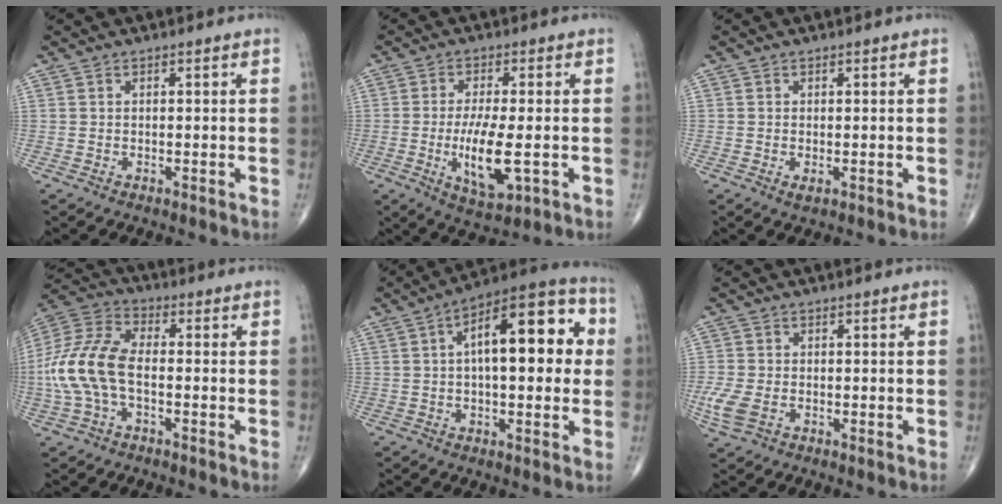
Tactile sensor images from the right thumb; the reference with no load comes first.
{"total": 10.0, "force": [-1.9, 3.2, 9.2], "torque": [-0.168, -0.014, -0.026]}
{"total": 1.0, "force": [-0.3, 0.5, 0.9], "torque": [-0.013, -0.003, -0.003]}
{"total": 14.1, "force": [-2.1, 7.7, 11.6], "torque": [-0.260, 0.034, -0.044]}
{"total": 19.0, "force": [3.3, 8.0, 16.9], "torque": [-0.218, 0.030, 0.037]}
{"total": 4.8, "force": [-1.4, 3.0, 3.5], "torque": [-0.094, -0.003, -0.026]}